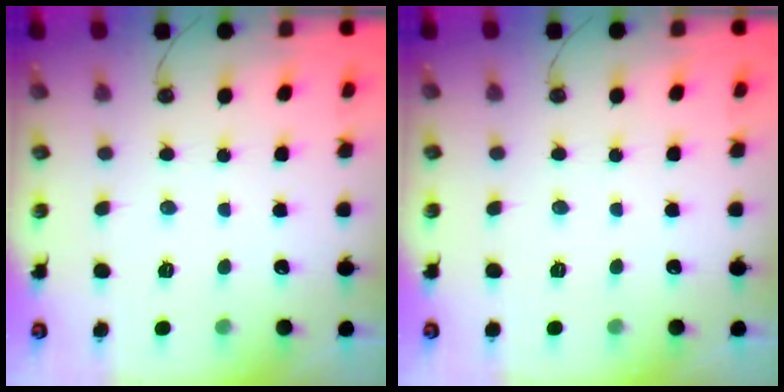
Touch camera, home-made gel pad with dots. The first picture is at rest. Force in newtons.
{"total": 1.7, "press": 0.9, "slide": 1.5}